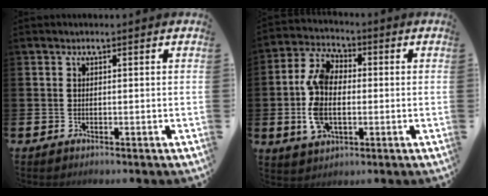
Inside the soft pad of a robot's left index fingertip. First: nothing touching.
{"total": 8.2, "force": [0.2, 5.2, 6.3], "torque": [-0.153, 0.009, 0.001]}